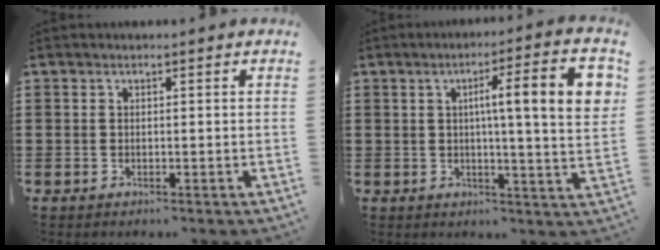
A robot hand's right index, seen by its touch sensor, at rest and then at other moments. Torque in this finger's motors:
{"motor_torque": [0.68, 0.01, 0.72, 0.17]}